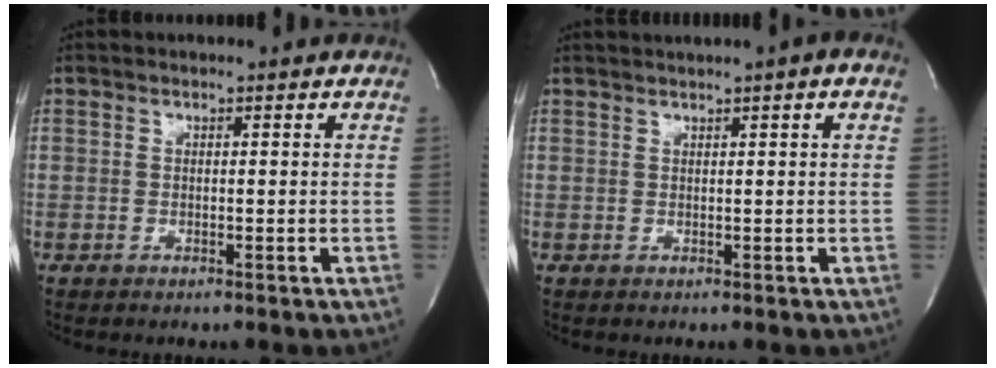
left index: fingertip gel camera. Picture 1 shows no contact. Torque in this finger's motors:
{"motor_torque": [0.30, -0.39, 0.87, 0.18]}